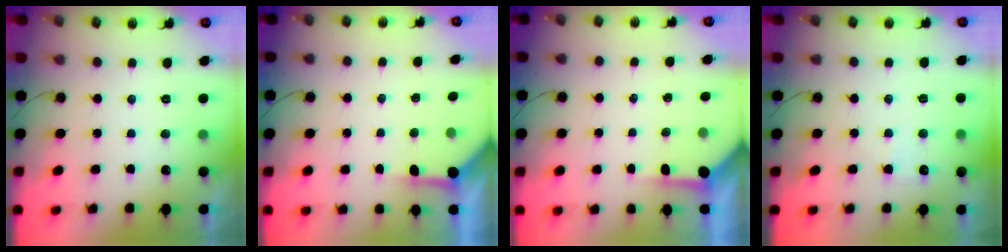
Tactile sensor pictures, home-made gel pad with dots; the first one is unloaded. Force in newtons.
{"total": 3.9, "press": 3.9, "slide": 0.5}
{"total": 3.5, "press": 3.5, "slide": 0.4}
{"total": 3.9, "press": 3.9, "slide": 0.4}